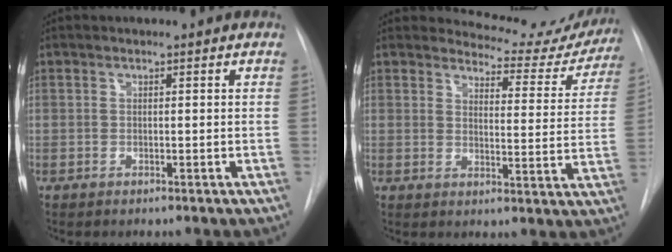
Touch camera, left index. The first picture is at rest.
{"total": 12.0, "force": [11.6, 3.0, 0.4], "torque": [0.017, -0.060, 0.114]}